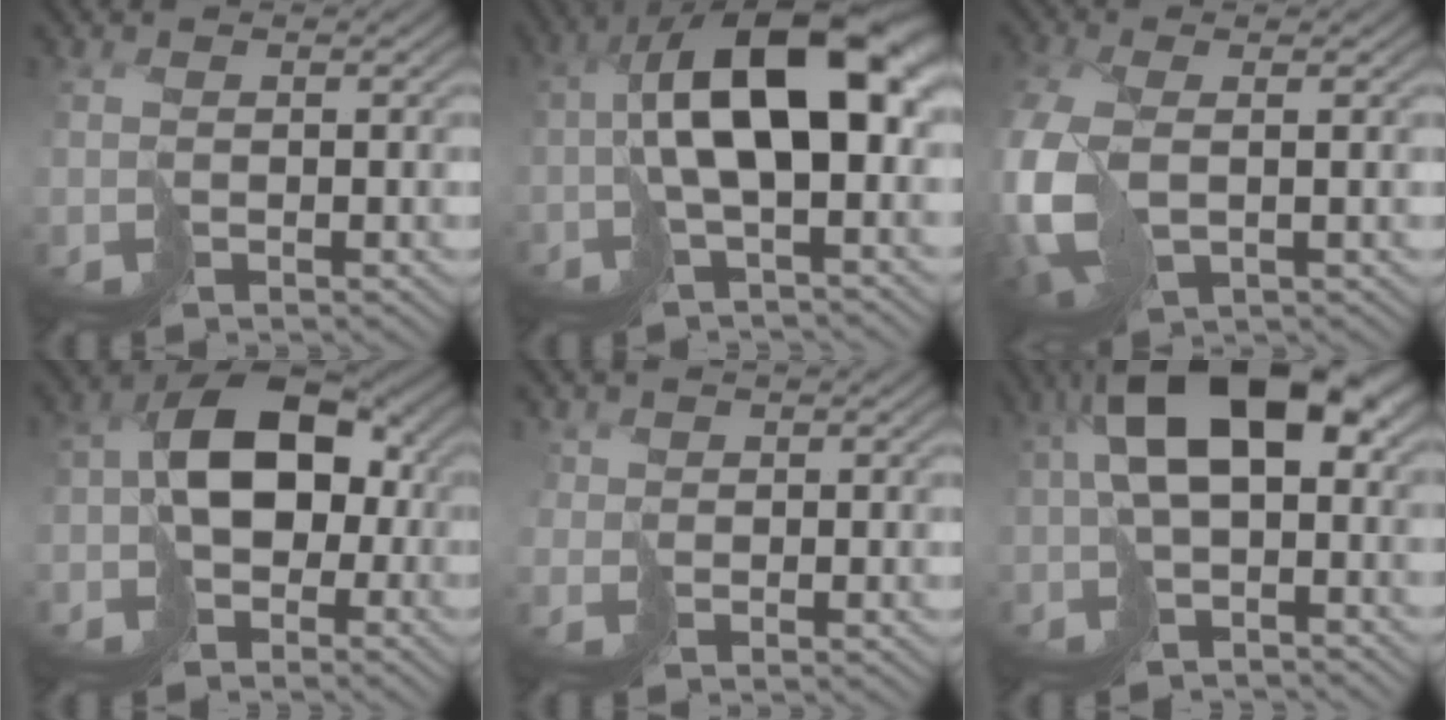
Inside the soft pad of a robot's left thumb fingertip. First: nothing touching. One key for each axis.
{"total": 13.5, "fx": -0.6, "fy": 5.5, "fz": 12.3, "tx": -0.220, "ty": 0.016, "tz": -0.009}
{"total": 10.9, "fx": -1.2, "fy": 6.7, "fz": 8.5, "tx": -0.254, "ty": -0.034, "tz": -0.007}
{"total": 10.1, "fx": -2.1, "fy": 6.9, "fz": 7.1, "tx": -0.130, "ty": -0.002, "tz": -0.046}
{"total": 1.5, "fx": 0.6, "fy": 1.3, "fz": -0.3, "tx": 0.001, "ty": -0.003, "tz": 0.012}
{"total": 12.3, "fx": 0.1, "fy": 6.2, "fz": 10.6, "tx": -0.186, "ty": 0.007, "tz": -0.002}